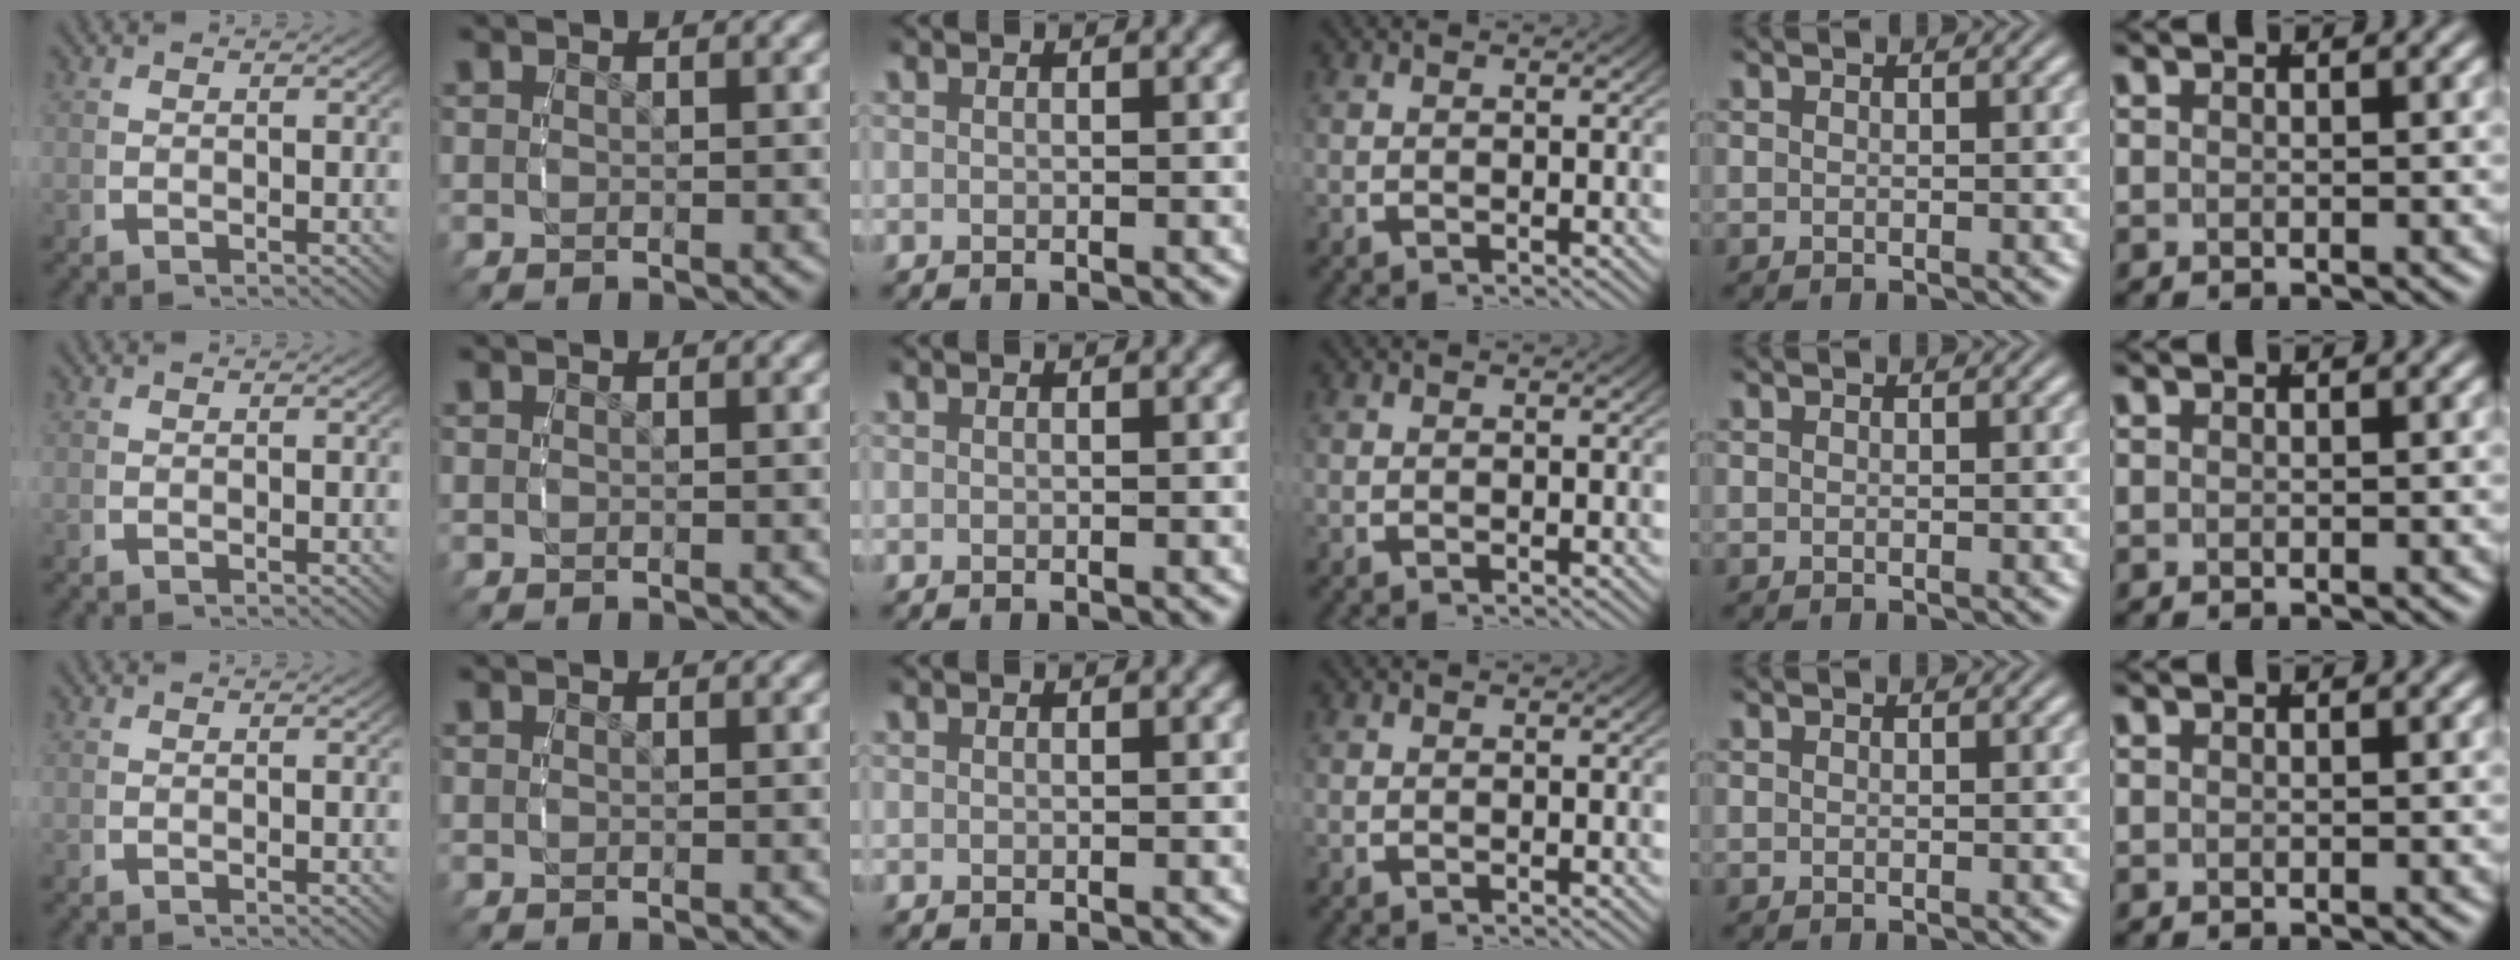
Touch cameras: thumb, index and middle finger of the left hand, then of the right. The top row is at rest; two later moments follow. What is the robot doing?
{"motion": "reach", "object": "measuring cup"}